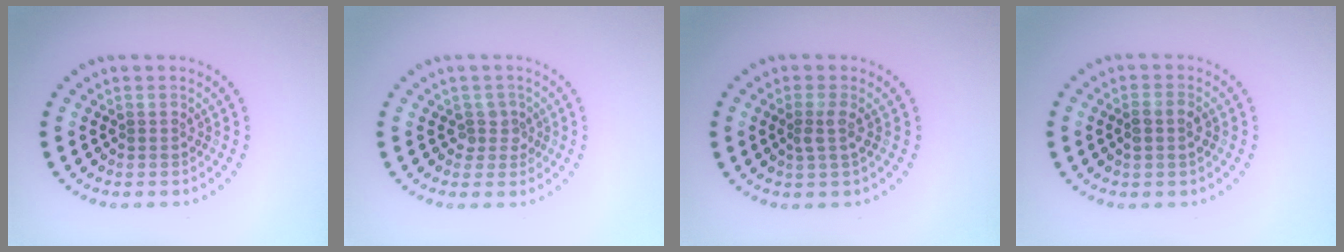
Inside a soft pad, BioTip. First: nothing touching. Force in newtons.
{"total": 1.6, "press": 1.2, "slide": 1.0}
{"total": 1.5, "press": 1.2, "slide": 0.9}
{"total": 1.7, "press": 1.6, "slide": 0.6}